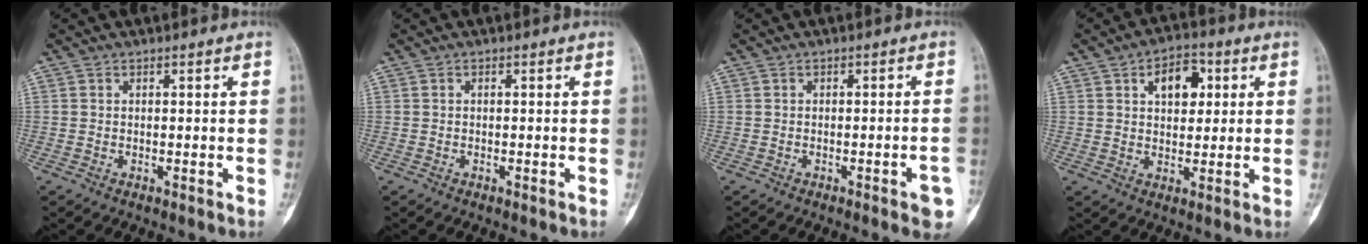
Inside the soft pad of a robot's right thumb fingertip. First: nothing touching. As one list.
[{"total": 0.0}, {"total": 4.5, "force": [-2.1, 1.0, 3.8], "torque": [-0.041, 0.010, -0.023]}, {"total": 8.3, "force": [2.7, 5.1, 5.9], "torque": [-0.059, 0.000, 0.038]}]